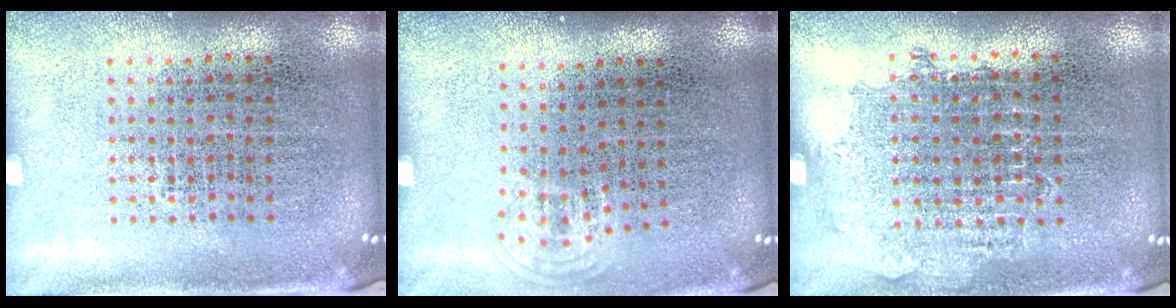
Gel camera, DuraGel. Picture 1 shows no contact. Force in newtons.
{"total": 0.7, "press": 0.5, "slide": 0.5}
{"total": 0.8, "press": 0.8, "slide": 0.4}